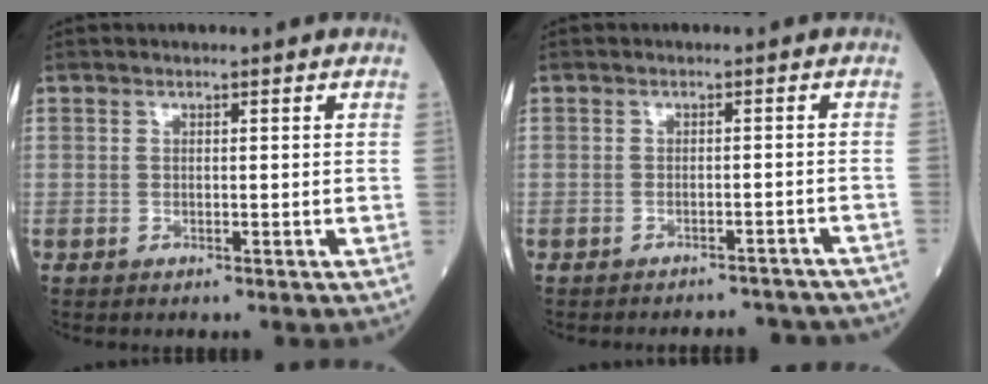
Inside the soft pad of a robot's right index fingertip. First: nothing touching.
{"total": 7.7, "force": [-7.5, 1.5, 1.2], "torque": [-0.004, 0.006, -0.076]}